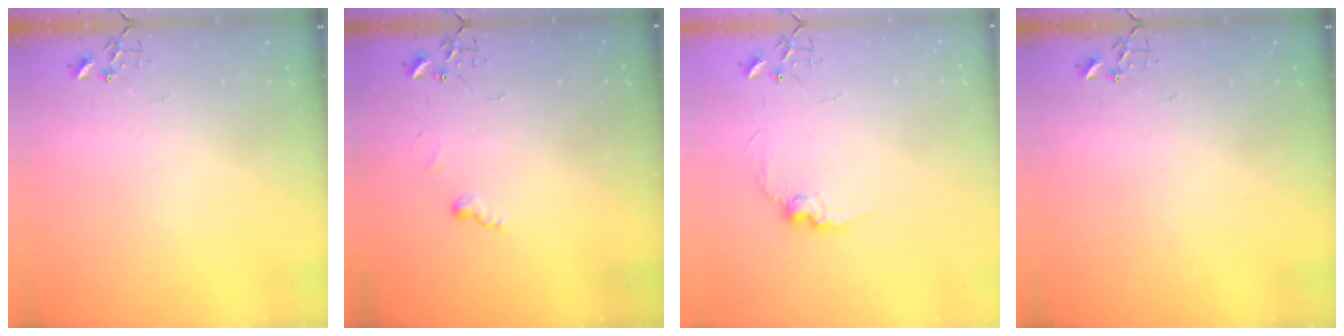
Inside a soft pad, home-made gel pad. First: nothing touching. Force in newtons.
{"total": 5.9, "press": 5.9, "slide": 0.4}
{"total": 8.0, "press": 8.0, "slide": 0.5}
{"total": 0.0}